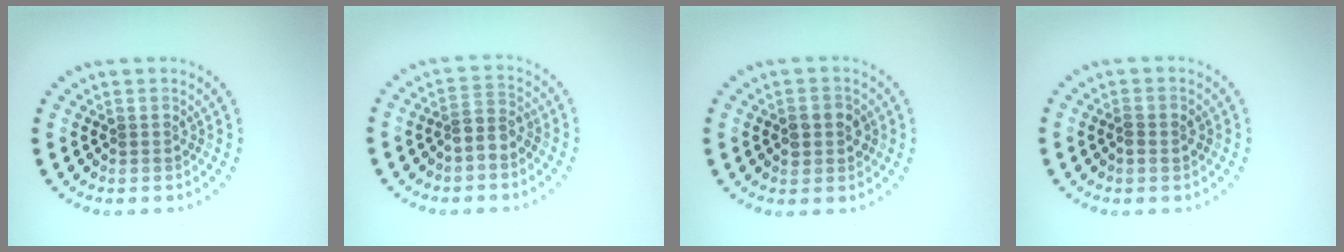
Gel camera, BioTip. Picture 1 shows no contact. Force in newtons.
{"total": 2.2, "press": 1.8, "slide": 1.1}
{"total": 2.0, "press": 2.0, "slide": 0.0}
{"total": 1.2, "press": 1.2, "slide": 0.1}